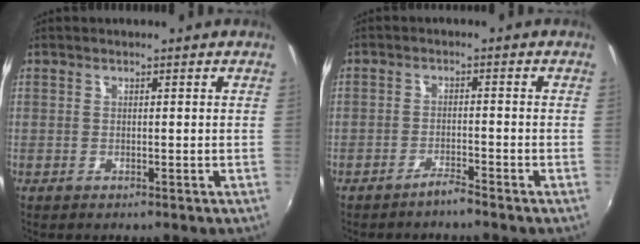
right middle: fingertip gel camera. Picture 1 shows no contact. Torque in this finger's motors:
{"motor_torque": [1.10, -1.04, 0.46, 0.15]}